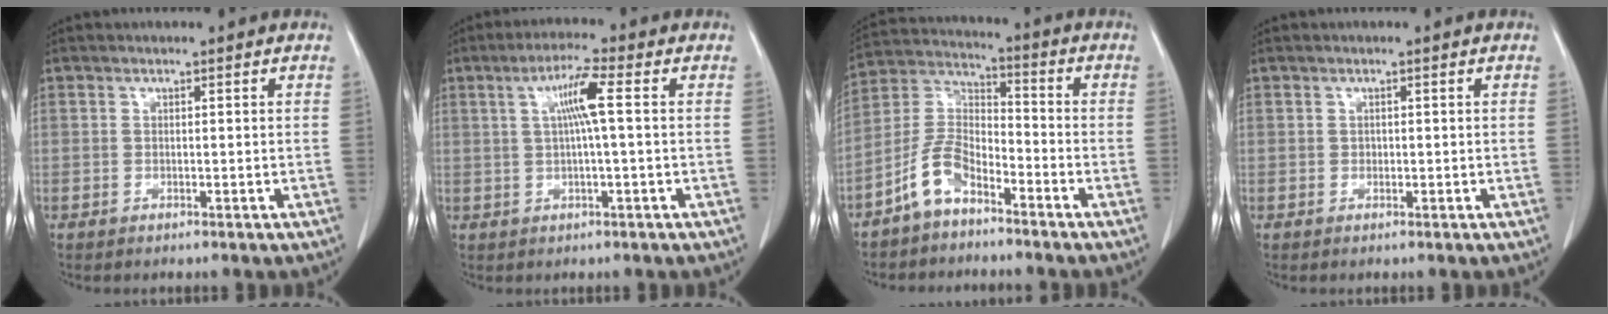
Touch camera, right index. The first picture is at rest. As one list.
[{"total": 6.1, "force": [1.1, 0.6, 5.9], "torque": [-0.112, 0.014, 0.022]}, {"total": 9.0, "force": [-5.9, 4.1, 5.5], "torque": [-0.131, 0.016, -0.122]}, {"total": 1.0, "force": [-0.1, 0.8, 0.6], "torque": [-0.015, 0.009, 0.002]}]